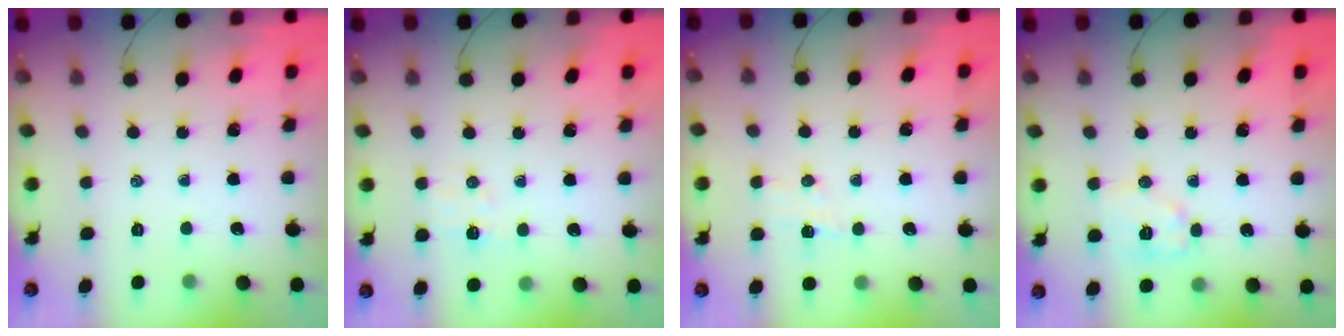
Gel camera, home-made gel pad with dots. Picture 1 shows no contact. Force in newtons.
{"total": 5.4, "press": 5.3, "slide": 1.0}
{"total": 5.4, "press": 5.3, "slide": 1.2}
{"total": 9.0, "press": 9.0, "slide": 0.2}